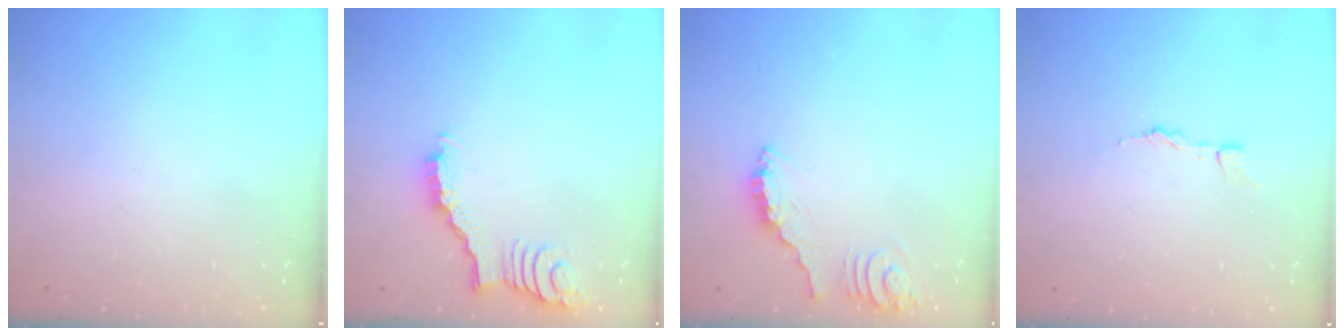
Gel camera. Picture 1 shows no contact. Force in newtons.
{"total": 2.7, "press": 2.7, "slide": 0.3}
{"total": 3.4, "press": 3.4, "slide": 0.1}
{"total": 1.6, "press": 1.6, "slide": 0.1}